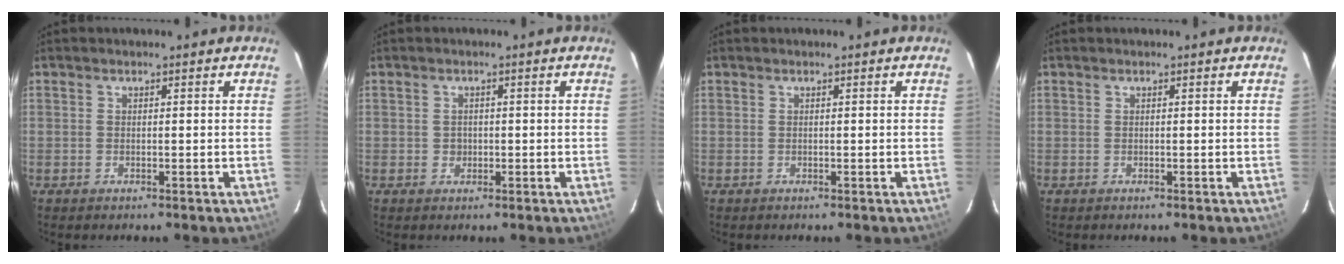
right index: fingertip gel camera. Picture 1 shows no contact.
{"total": 1.6, "force": [-0.3, 1.6, 0.3], "torque": [-0.002, 0.001, -0.002]}
{"total": 0.0}
{"total": 0.0}